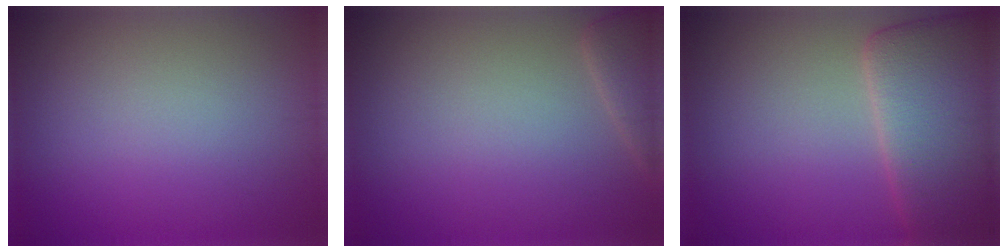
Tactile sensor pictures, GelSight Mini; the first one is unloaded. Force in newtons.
{"total": 2.2, "press": 2.2, "slide": 0.3}
{"total": 8.7, "press": 8.6, "slide": 0.3}